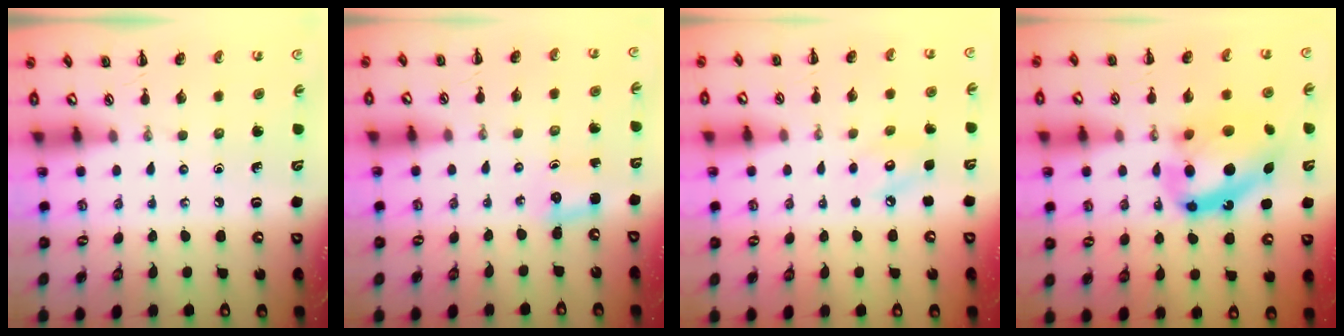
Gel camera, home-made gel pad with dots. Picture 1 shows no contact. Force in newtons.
{"total": 2.1, "press": 2.0, "slide": 0.6}
{"total": 5.6, "press": 5.6, "slide": 0.5}
{"total": 16.5, "press": 16.0, "slide": 4.1}